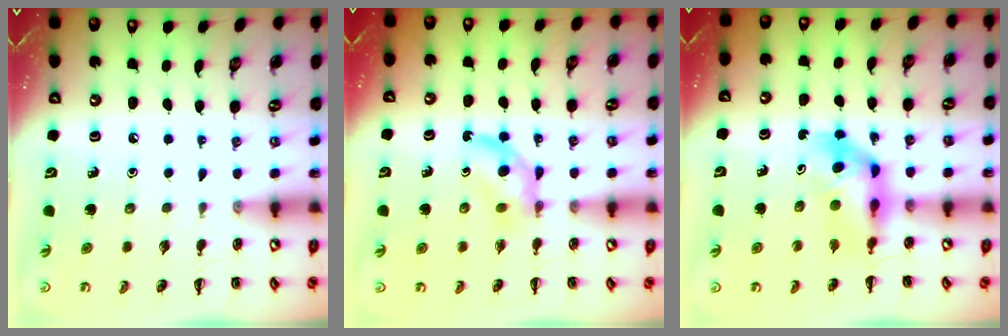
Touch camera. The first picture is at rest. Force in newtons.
{"total": 4.7, "press": 4.5, "slide": 1.2}
{"total": 5.4, "press": 5.3, "slide": 0.8}